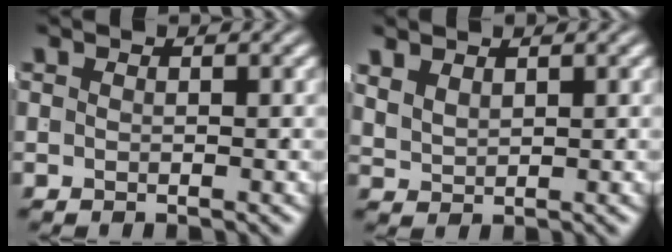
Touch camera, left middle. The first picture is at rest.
{"total": 2.0, "force": [1.6, 0.9, 0.8], "torque": [-0.022, -0.006, 0.041]}